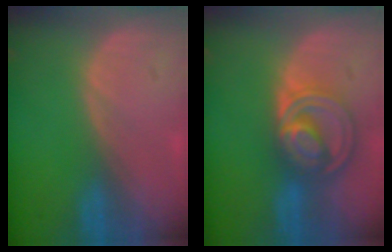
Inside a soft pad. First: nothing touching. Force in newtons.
{"total": 8.7, "press": 7.4, "slide": 4.6}